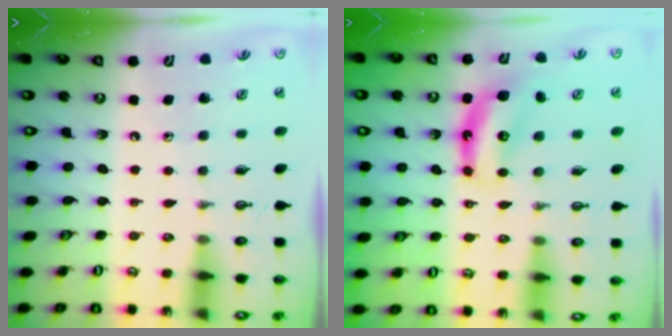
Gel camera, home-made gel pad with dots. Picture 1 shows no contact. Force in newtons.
{"total": 7.5, "press": 7.5, "slide": 0.3}